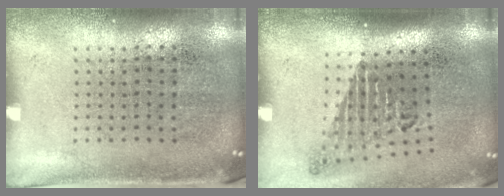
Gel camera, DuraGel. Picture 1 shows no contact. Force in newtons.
{"total": 1.7, "press": 1.2, "slide": 1.2}